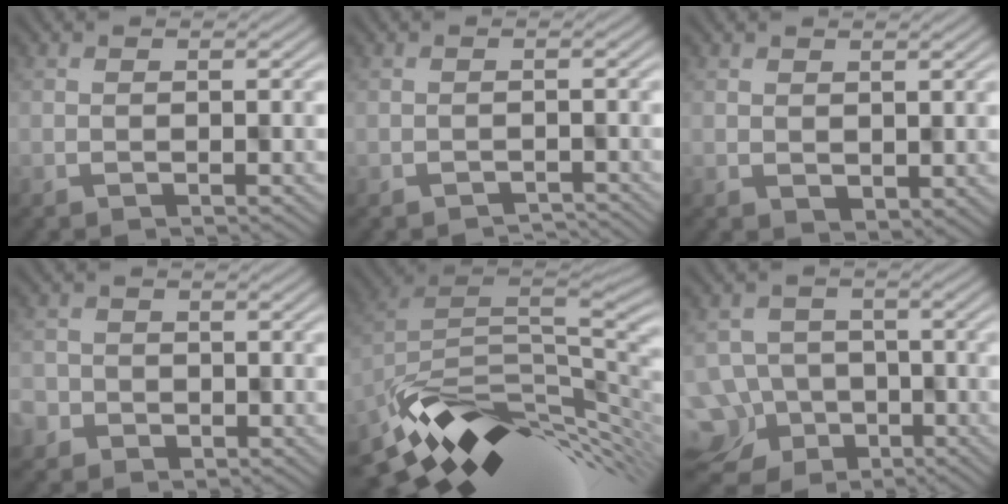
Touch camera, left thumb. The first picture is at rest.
{"total": 1.6, "force": [-1.6, 0.3, 0.0], "torque": [0.003, 0.002, -0.022]}
{"total": 2.2, "force": [0.2, 1.7, 1.3], "torque": [-0.023, -0.012, 0.017]}
{"total": 3.3, "force": [-1.6, 2.8, 0.2], "torque": [0.002, -0.003, -0.027]}
{"total": 12.1, "force": [-3.9, 6.3, 9.6], "torque": [-0.205, -0.019, -0.063]}
{"total": 11.8, "force": [-7.0, 9.0, 2.9], "torque": [-0.089, -0.048, -0.097]}